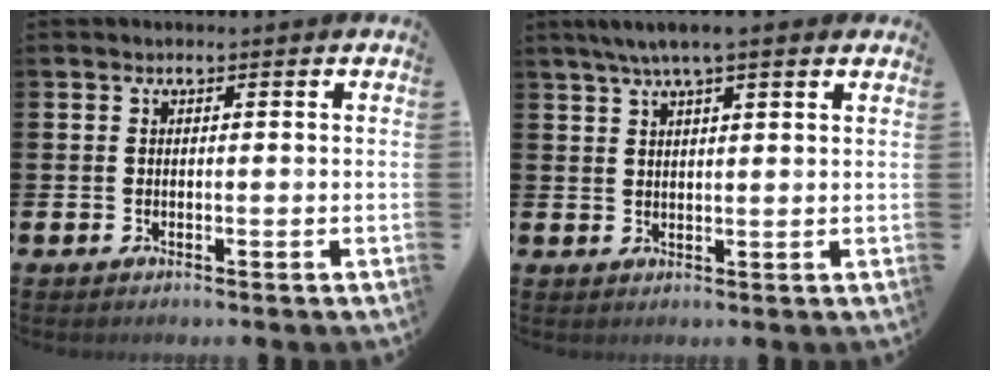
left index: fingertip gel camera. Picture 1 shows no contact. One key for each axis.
{"total": 4.9, "fx": 3.9, "fy": 0.5, "fz": 2.9, "tx": -0.058, "ty": -0.004, "tz": 0.068}